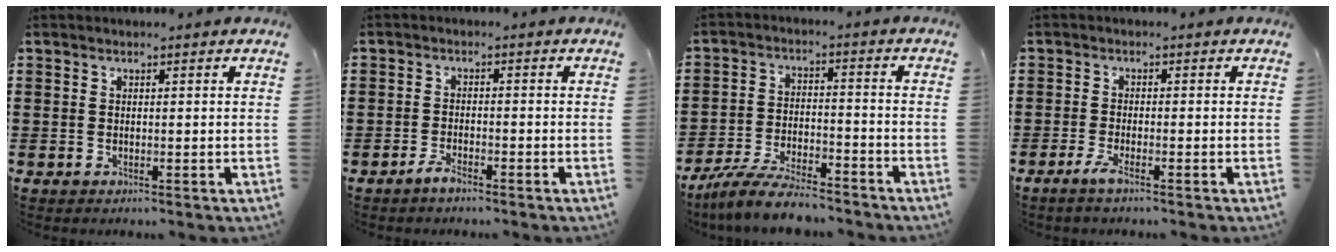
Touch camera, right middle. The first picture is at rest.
{"total": 2.2, "force": [-1.9, 0.6, 0.9], "torque": [-0.025, 0.000, -0.038]}
{"total": 7.8, "force": [-7.0, 1.1, 3.1], "torque": [-0.062, 0.009, -0.135]}
{"total": 2.6, "force": [-1.6, 0.3, 2.0], "torque": [-0.047, -0.005, -0.034]}